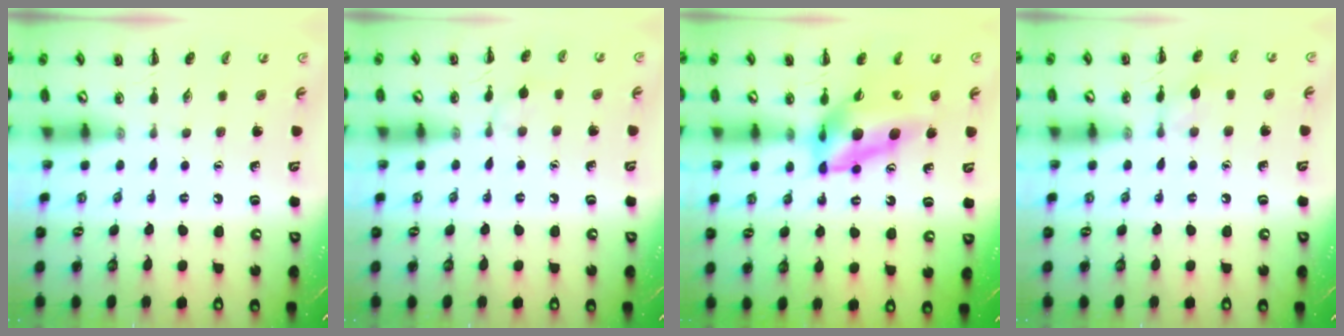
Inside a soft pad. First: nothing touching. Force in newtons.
{"total": 5.6, "press": 5.3, "slide": 1.8}
{"total": 11.7, "press": 11.0, "slide": 3.8}
{"total": 5.5, "press": 5.3, "slide": 1.4}